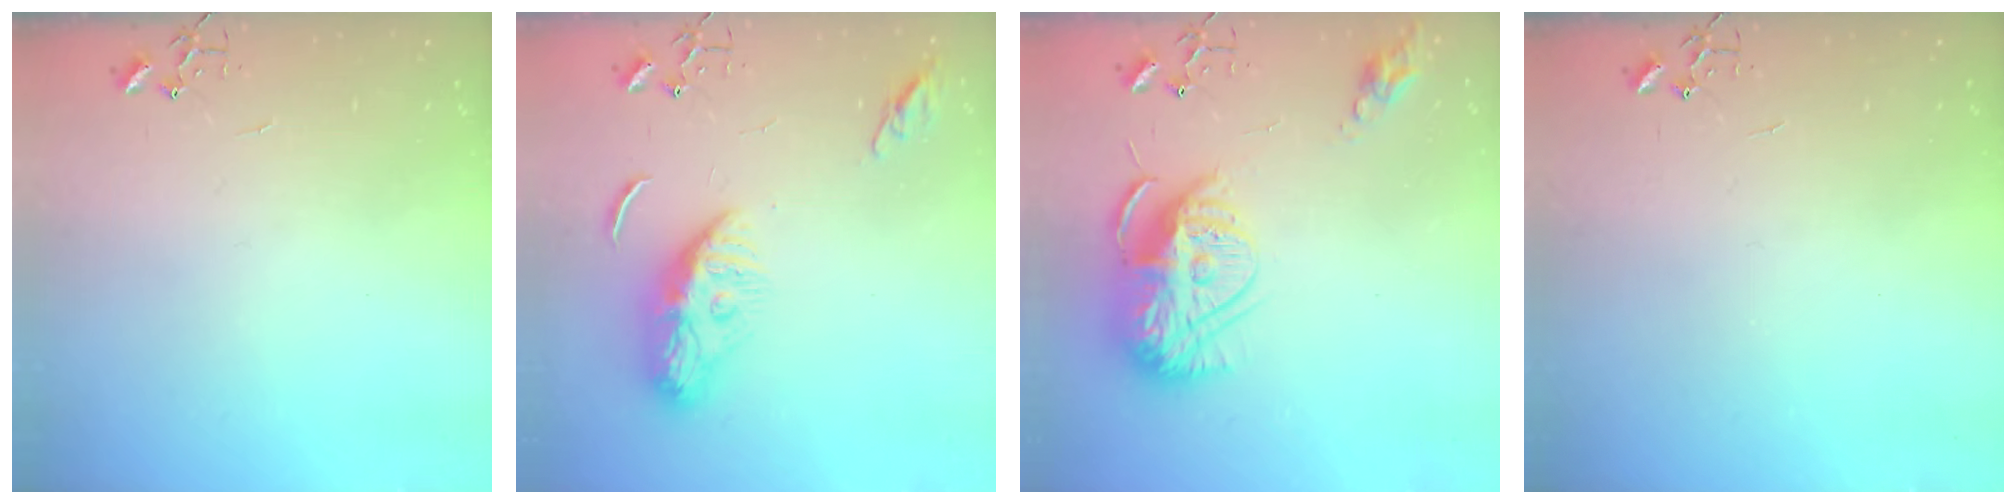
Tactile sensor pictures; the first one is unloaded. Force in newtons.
{"total": 10.8, "press": 10.7, "slide": 1.0}
{"total": 15.8, "press": 15.8, "slide": 1.4}
{"total": 0.0}